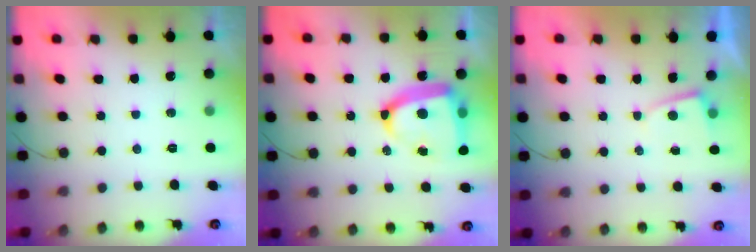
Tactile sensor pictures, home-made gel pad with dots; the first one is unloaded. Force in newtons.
{"total": 18.1, "press": 18.0, "slide": 1.9}
{"total": 1.0, "press": 1.0, "slide": 0.3}